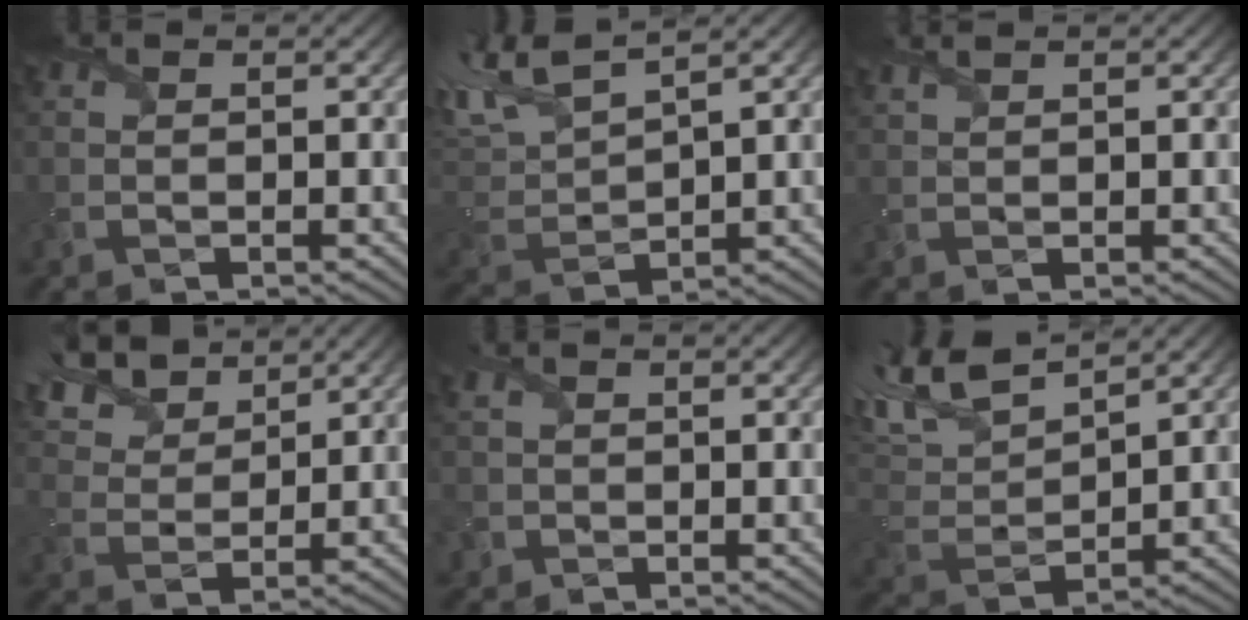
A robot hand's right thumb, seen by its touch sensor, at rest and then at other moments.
{"total": 9.5, "force": [6.5, 2.9, 6.3], "torque": [-0.173, 0.028, 0.123]}
{"total": 1.4, "force": [1.3, 0.0, 0.6], "torque": [-0.015, 0.003, 0.028]}
{"total": 10.3, "force": [7.6, 4.4, 5.3], "torque": [-0.159, 0.028, 0.134]}
{"total": 1.8, "force": [-0.1, 1.8, 0.2], "torque": [-0.020, 0.000, -0.006]}
{"total": 11.5, "force": [8.3, 3.9, 6.9], "torque": [-0.190, 0.030, 0.157]}